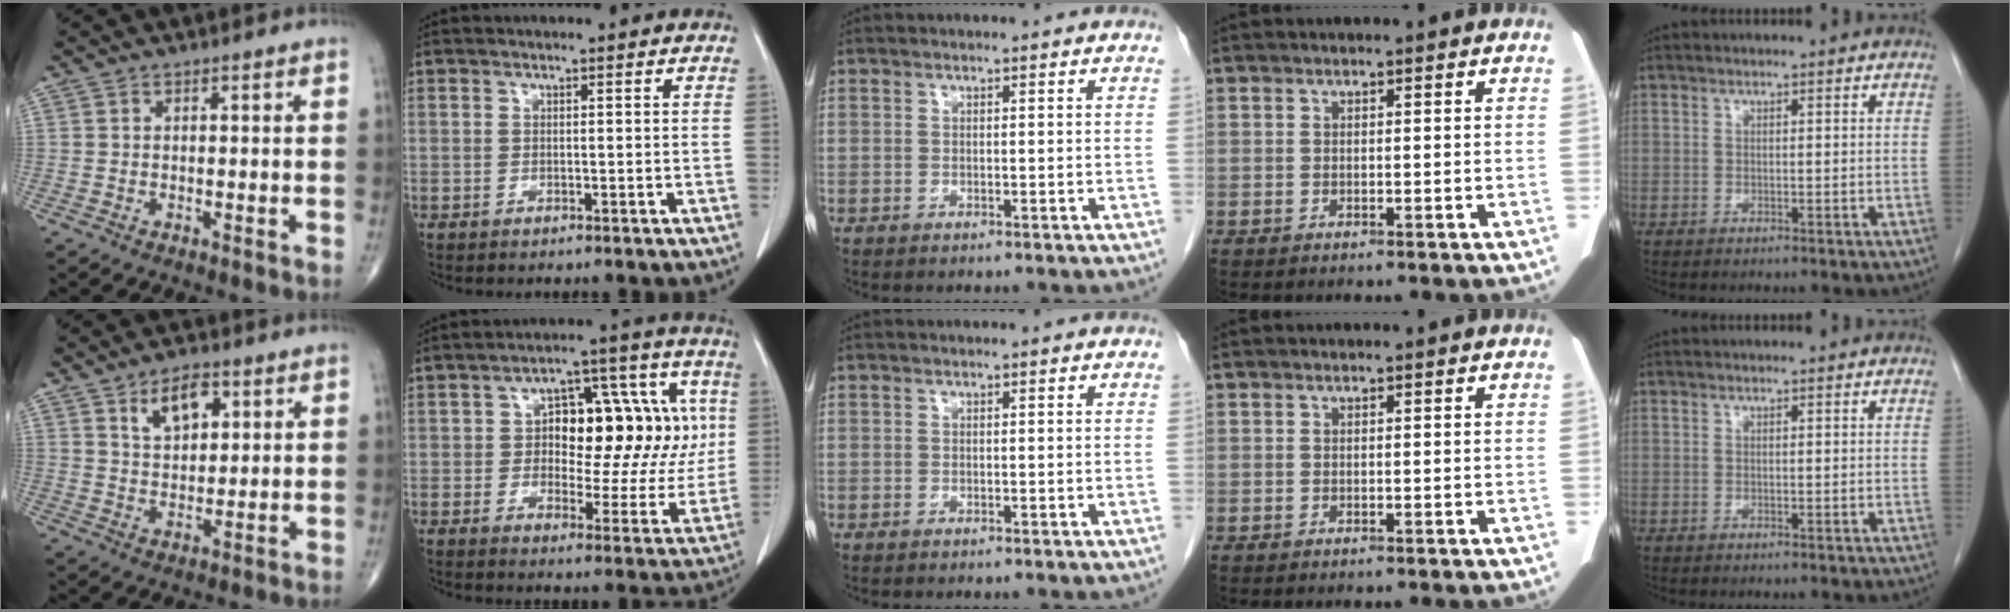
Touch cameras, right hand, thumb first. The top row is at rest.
{"thumb": {"total": 7.1, "force": [3.3, 4.0, 4.9], "torque": [-0.062, -0.016, 0.057]}, "index": {"total": 15.5, "force": [2.3, 7.7, 13.2], "torque": [-0.160, 0.040, 0.040]}}